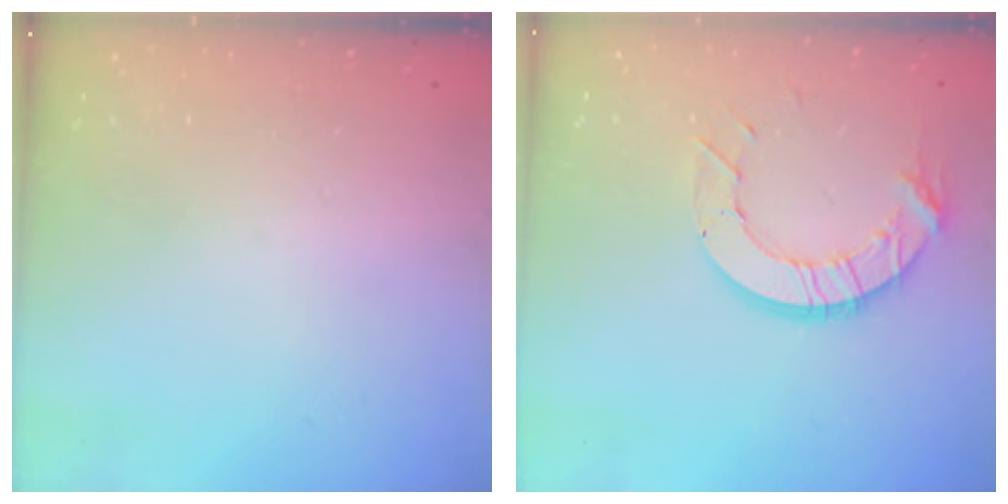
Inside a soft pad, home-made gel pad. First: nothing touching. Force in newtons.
{"total": 10.4, "press": 10.3, "slide": 0.5}